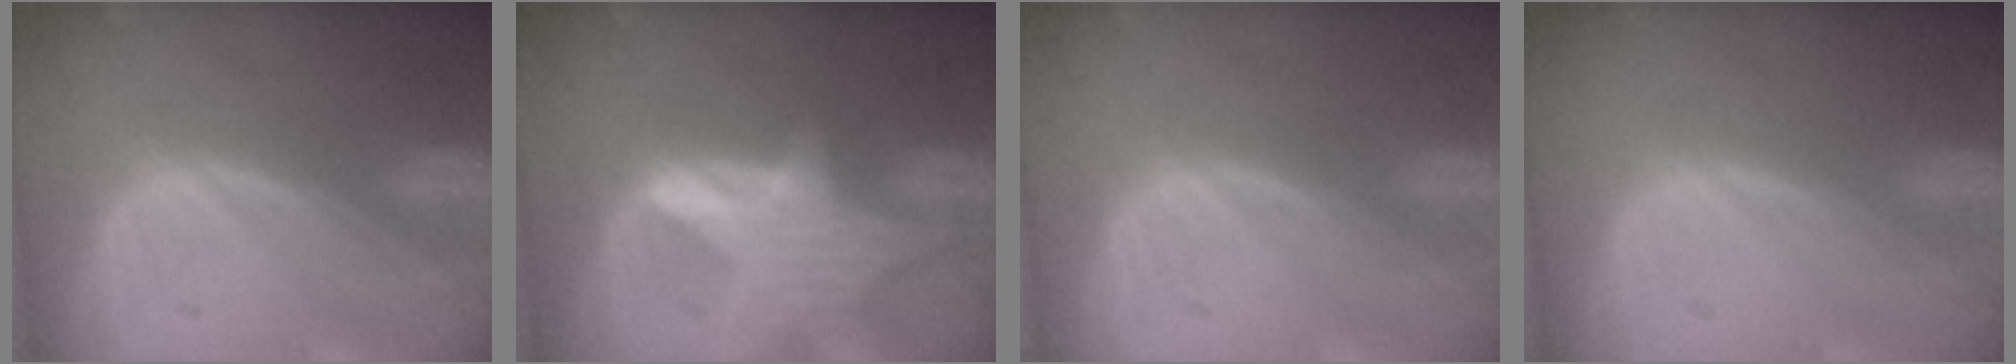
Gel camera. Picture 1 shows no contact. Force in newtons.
{"total": 6.3, "press": 6.2, "slide": 0.8}
{"total": 0.0}
{"total": 0.0}